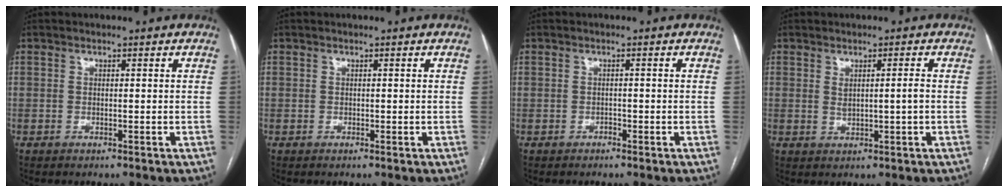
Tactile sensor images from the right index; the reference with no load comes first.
{"total": 0.0}
{"total": 0.8, "force": [-0.6, 0.5, 0.1], "torque": [-0.003, 0.002, -0.012]}
{"total": 2.6, "force": [0.3, 0.2, 2.5], "torque": [-0.047, -0.001, 0.013]}